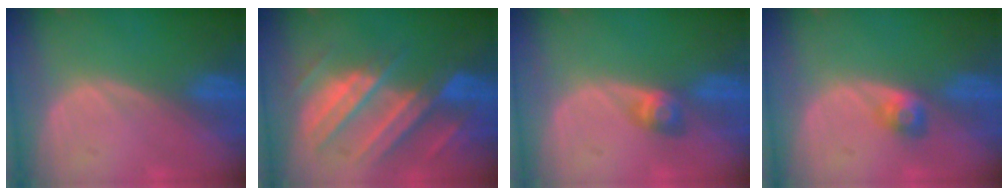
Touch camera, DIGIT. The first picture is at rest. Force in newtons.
{"total": 10.2, "press": 9.0, "slide": 4.7}
{"total": 2.9, "press": 2.6, "slide": 1.4}
{"total": 2.4, "press": 2.2, "slide": 1.0}